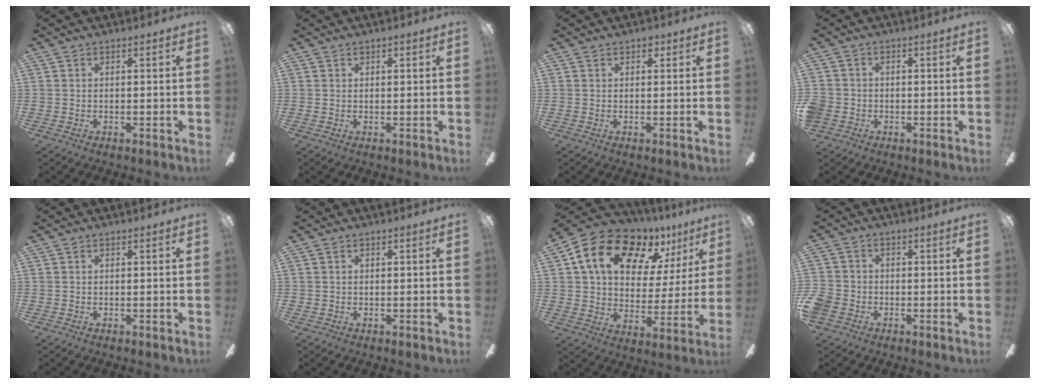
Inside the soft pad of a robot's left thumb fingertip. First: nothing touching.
{"total": 0.5, "force": [0.3, 0.4, 0.1], "torque": [-0.002, 0.004, 0.005]}
{"total": 1.4, "force": [0.7, 1.0, 0.6], "torque": [0.003, -0.002, 0.009]}
{"total": 3.1, "force": [-1.1, 2.8, 0.7], "torque": [-0.012, 0.011, -0.020]}
{"total": 0.0}
{"total": 0.5, "force": [-0.1, 0.5, 0.2], "torque": [-0.002, 0.004, -0.003]}
{"total": 17.3, "force": [11.3, 10.1, 8.5], "torque": [-0.152, -0.059, 0.201]}
{"total": 4.6, "force": [-2.1, 3.7, 1.7], "torque": [-0.039, 0.016, -0.039]}